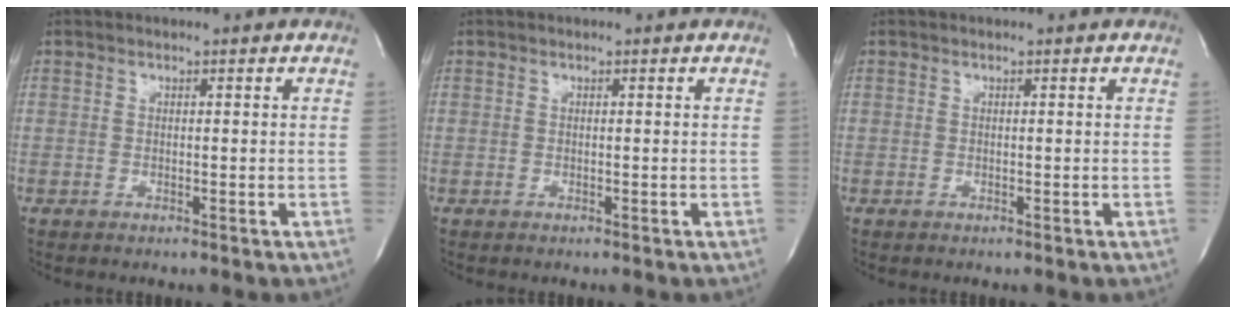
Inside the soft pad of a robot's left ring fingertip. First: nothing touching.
{"total": 0.0}
{"total": 0.0}